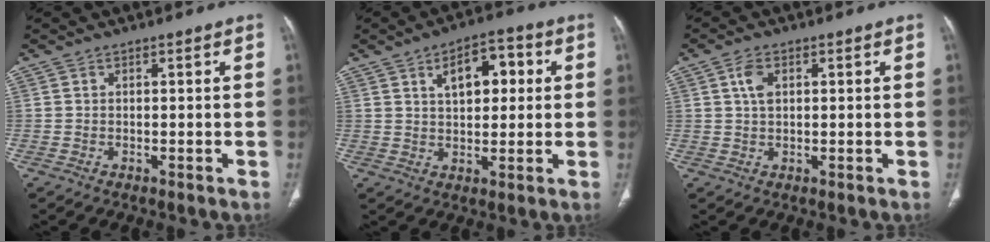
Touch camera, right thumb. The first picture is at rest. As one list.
[{"total": 9.2, "force": [2.9, 5.1, 7.2], "torque": [-0.079, 0.005, 0.041]}, {"total": 3.6, "force": [1.2, 2.1, 2.6], "torque": [-0.050, 0.003, 0.024]}]